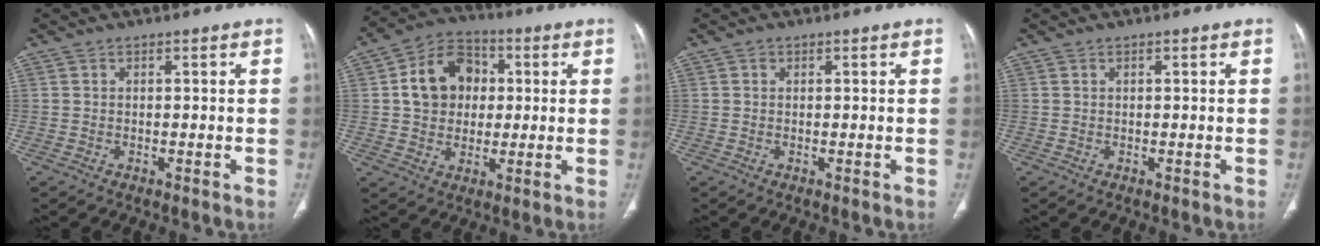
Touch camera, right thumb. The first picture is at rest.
{"total": 12.5, "force": [1.7, 10.1, 7.1], "torque": [-0.090, 0.013, 0.023]}
{"total": 0.6, "force": [0.2, 0.5, 0.2], "torque": [0.001, 0.001, 0.003]}
{"total": 0.0}